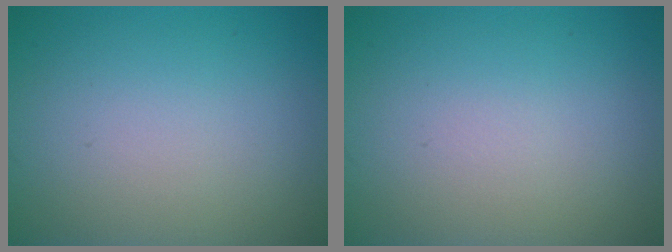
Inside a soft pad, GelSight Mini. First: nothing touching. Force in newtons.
{"total": 0.0}